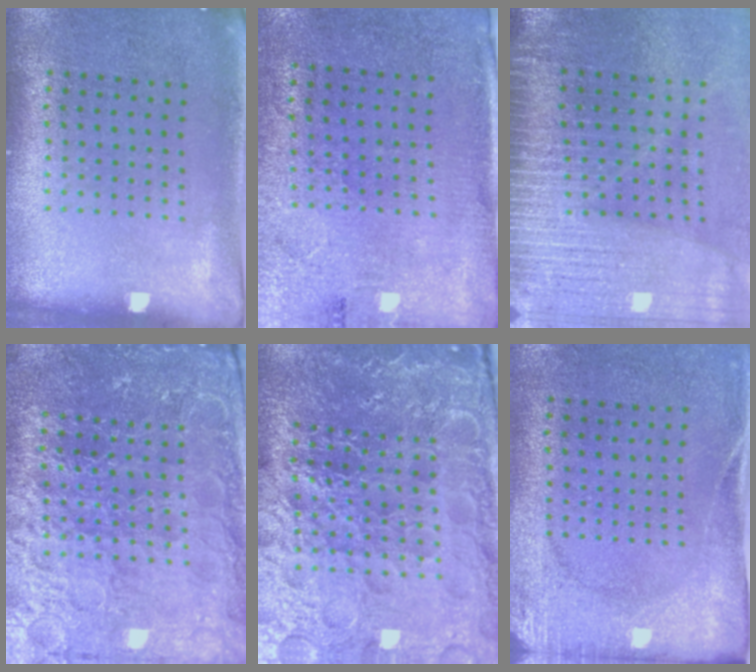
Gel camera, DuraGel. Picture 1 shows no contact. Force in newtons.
{"total": 2.7, "press": 2.3, "slide": 1.4}
{"total": 4.2, "press": 3.6, "slide": 2.2}
{"total": 4.7, "press": 4.4, "slide": 1.5}
{"total": 6.2, "press": 5.6, "slide": 2.6}
{"total": 2.6, "press": 2.0, "slide": 1.6}